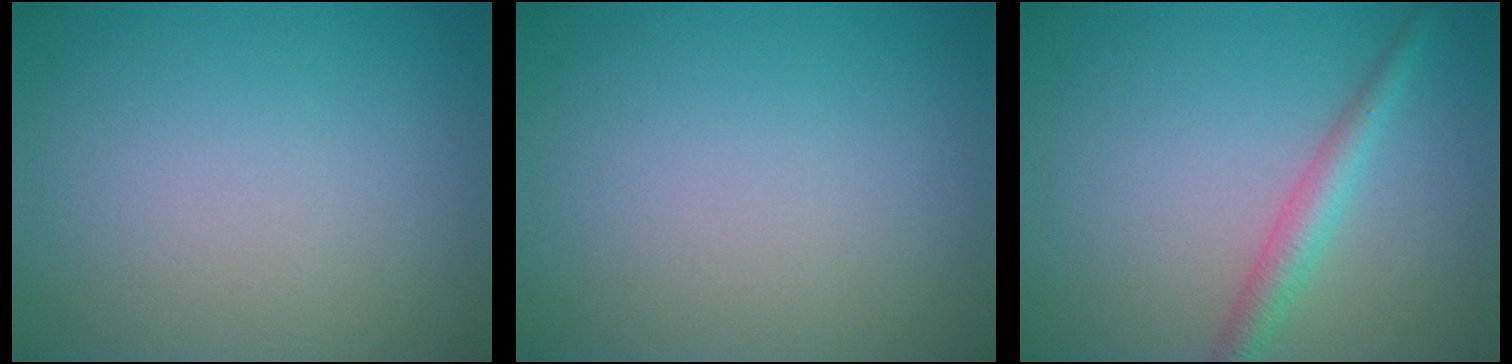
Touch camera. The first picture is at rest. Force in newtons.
{"total": 0.0}
{"total": 2.6, "press": 2.6, "slide": 0.0}